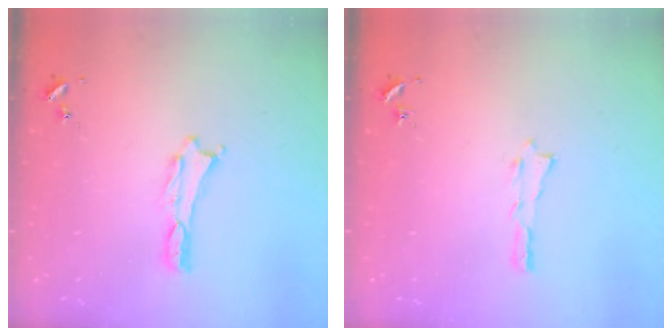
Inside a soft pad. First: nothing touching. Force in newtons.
{"total": 0.0}